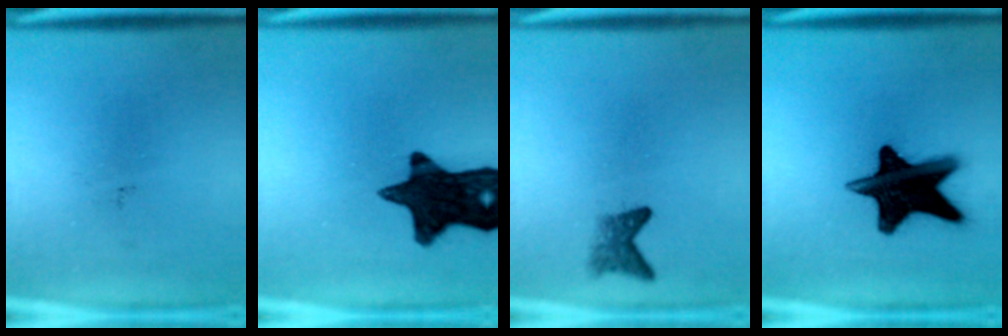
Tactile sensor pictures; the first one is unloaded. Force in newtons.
{"total": 15.2}
{"total": 2.4}
{"total": 18.2}